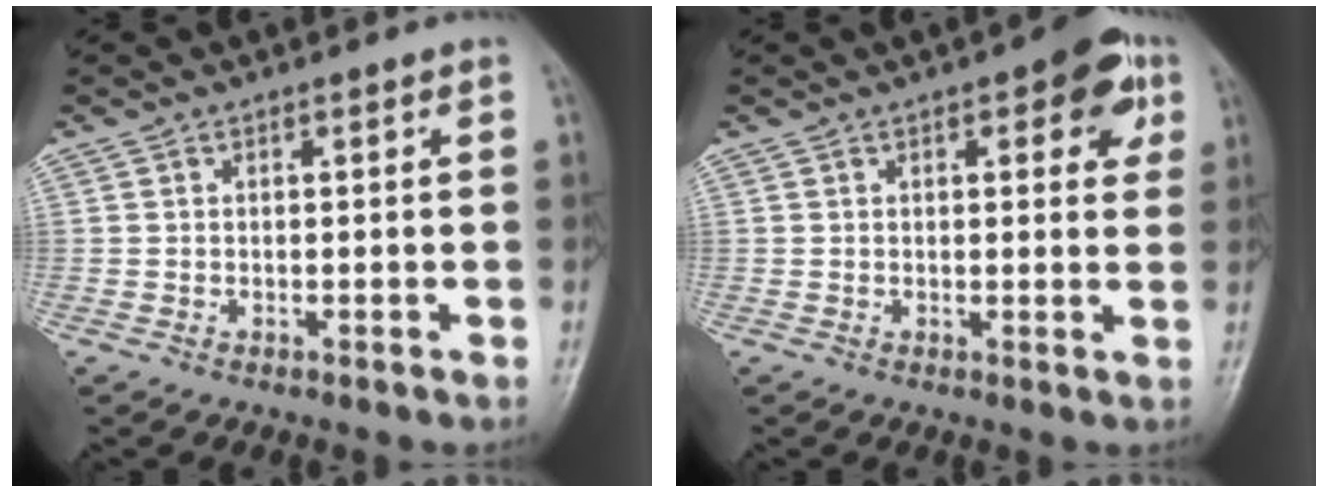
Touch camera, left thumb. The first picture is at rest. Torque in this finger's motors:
{"motor_torque": [0.73, 0.66, 0.73, -0.23, 0.01]}